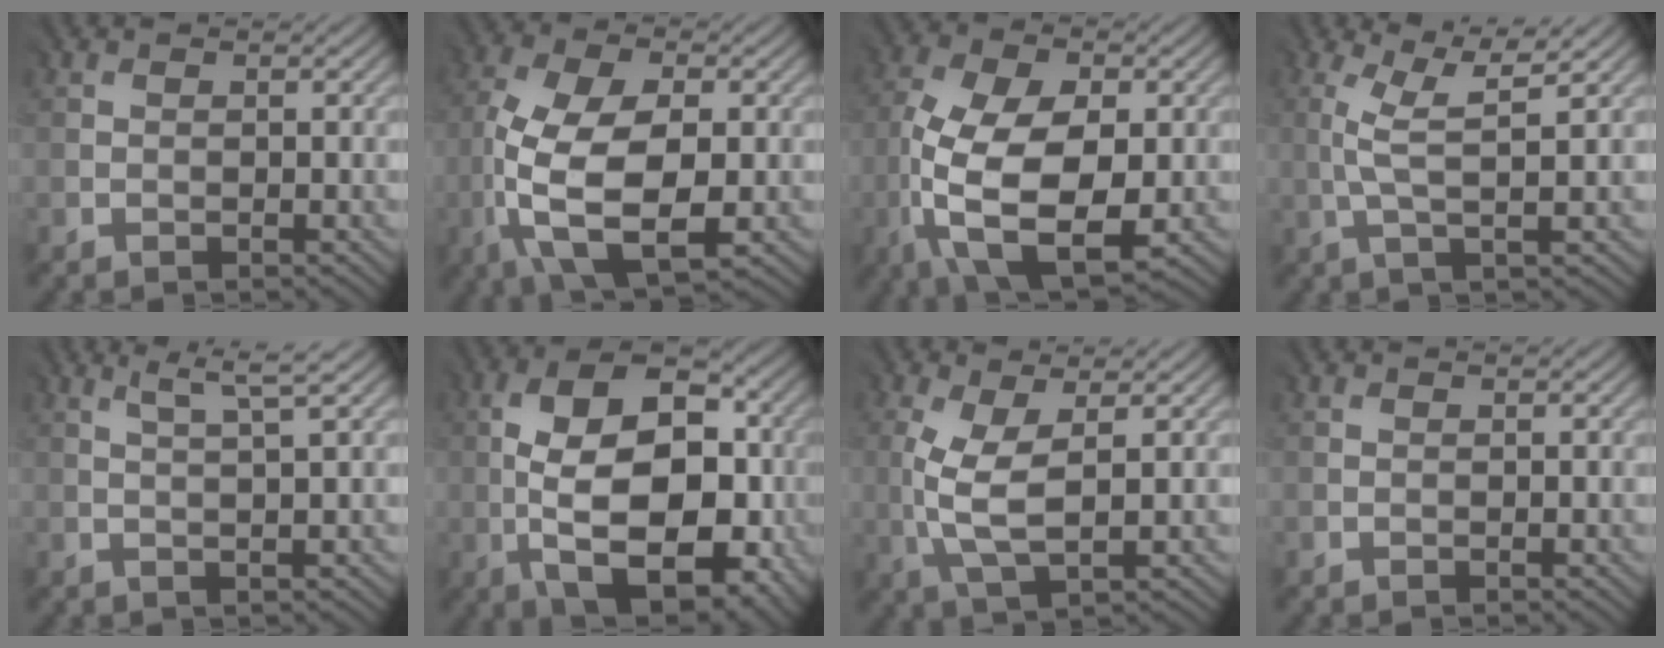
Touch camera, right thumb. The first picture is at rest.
{"total": 12.6, "force": [-3.1, 6.5, 10.4], "torque": [-0.240, -0.019, -0.051]}
{"total": 13.9, "force": [-3.4, 7.4, 11.2], "torque": [-0.245, -0.023, -0.055]}
{"total": 4.2, "force": [1.0, 0.3, 4.1], "torque": [-0.087, 0.007, 0.022]}
{"total": 2.6, "force": [1.4, -0.5, 2.2], "torque": [-0.037, 0.007, 0.030]}
{"total": 15.7, "force": [-2.3, 8.0, 13.3], "torque": [-0.202, 0.014, -0.037]}
{"total": 5.1, "force": [0.3, 1.7, 4.8], "torque": [-0.125, -0.002, 0.010]}
{"total": 0.0}